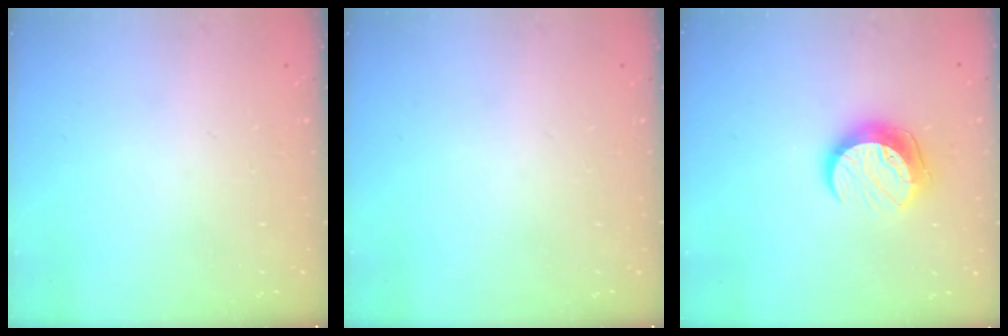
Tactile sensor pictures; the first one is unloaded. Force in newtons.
{"total": 0.0}
{"total": 10.7, "press": 10.7, "slide": 0.8}